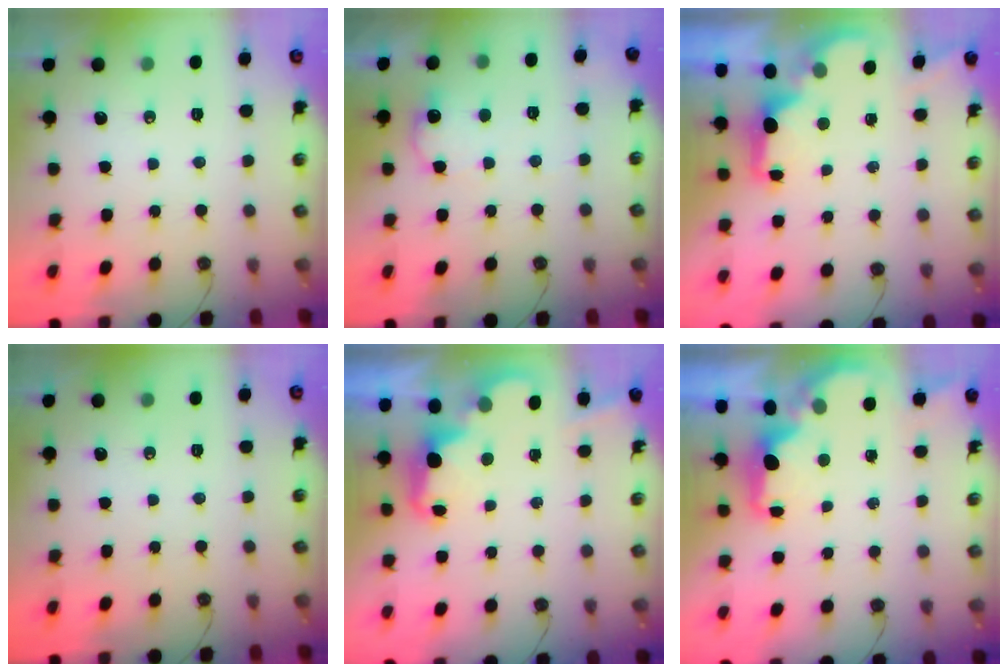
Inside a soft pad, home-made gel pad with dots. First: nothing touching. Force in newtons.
{"total": 8.5, "press": 8.5, "slide": 0.4}
{"total": 2.0, "press": 1.8, "slide": 0.8}
{"total": 0.0}
{"total": 2.5, "press": 2.4, "slide": 0.5}
{"total": 1.8, "press": 1.6, "slide": 0.7}